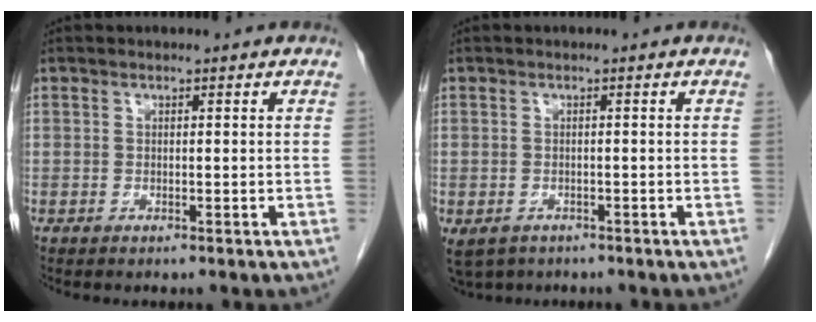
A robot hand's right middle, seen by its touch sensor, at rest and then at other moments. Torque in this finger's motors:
{"motor_torque": [0.77, -0.52, 0.35, 0.06]}